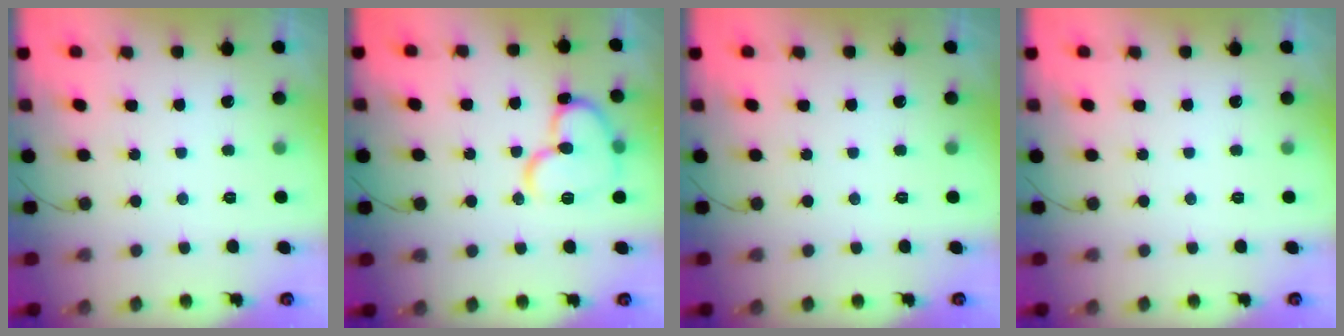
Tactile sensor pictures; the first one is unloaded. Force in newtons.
{"total": 14.6, "press": 14.5, "slide": 1.8}
{"total": 0.0}
{"total": 0.0}